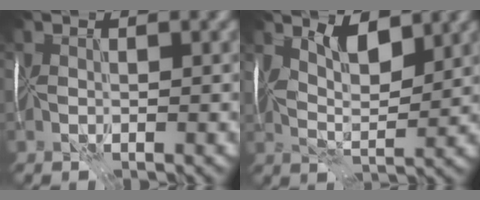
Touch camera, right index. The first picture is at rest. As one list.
[{"total": 4.4, "force": [2.3, 1.7, 3.3], "torque": [-0.061, -0.004, 0.040]}]